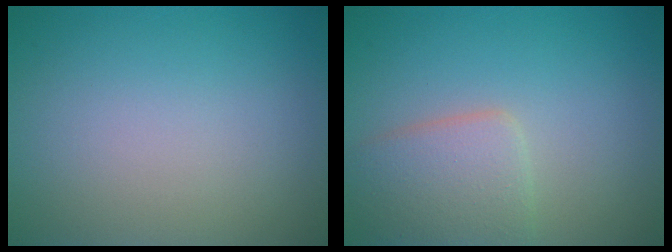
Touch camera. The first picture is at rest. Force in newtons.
{"total": 3.8, "press": 3.8, "slide": 0.1}